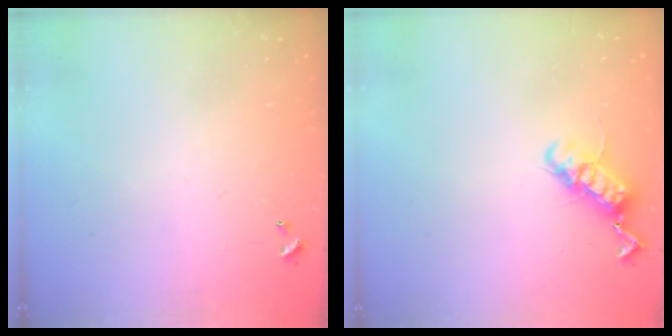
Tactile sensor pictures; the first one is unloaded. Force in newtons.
{"total": 12.0, "press": 12.0, "slide": 1.3}